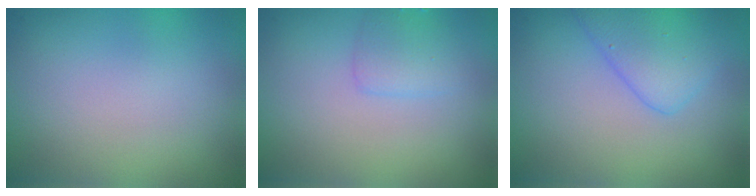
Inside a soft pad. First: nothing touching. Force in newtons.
{"total": 1.5, "press": 1.5, "slide": 0.2}
{"total": 3.9, "press": 3.9, "slide": 0.3}